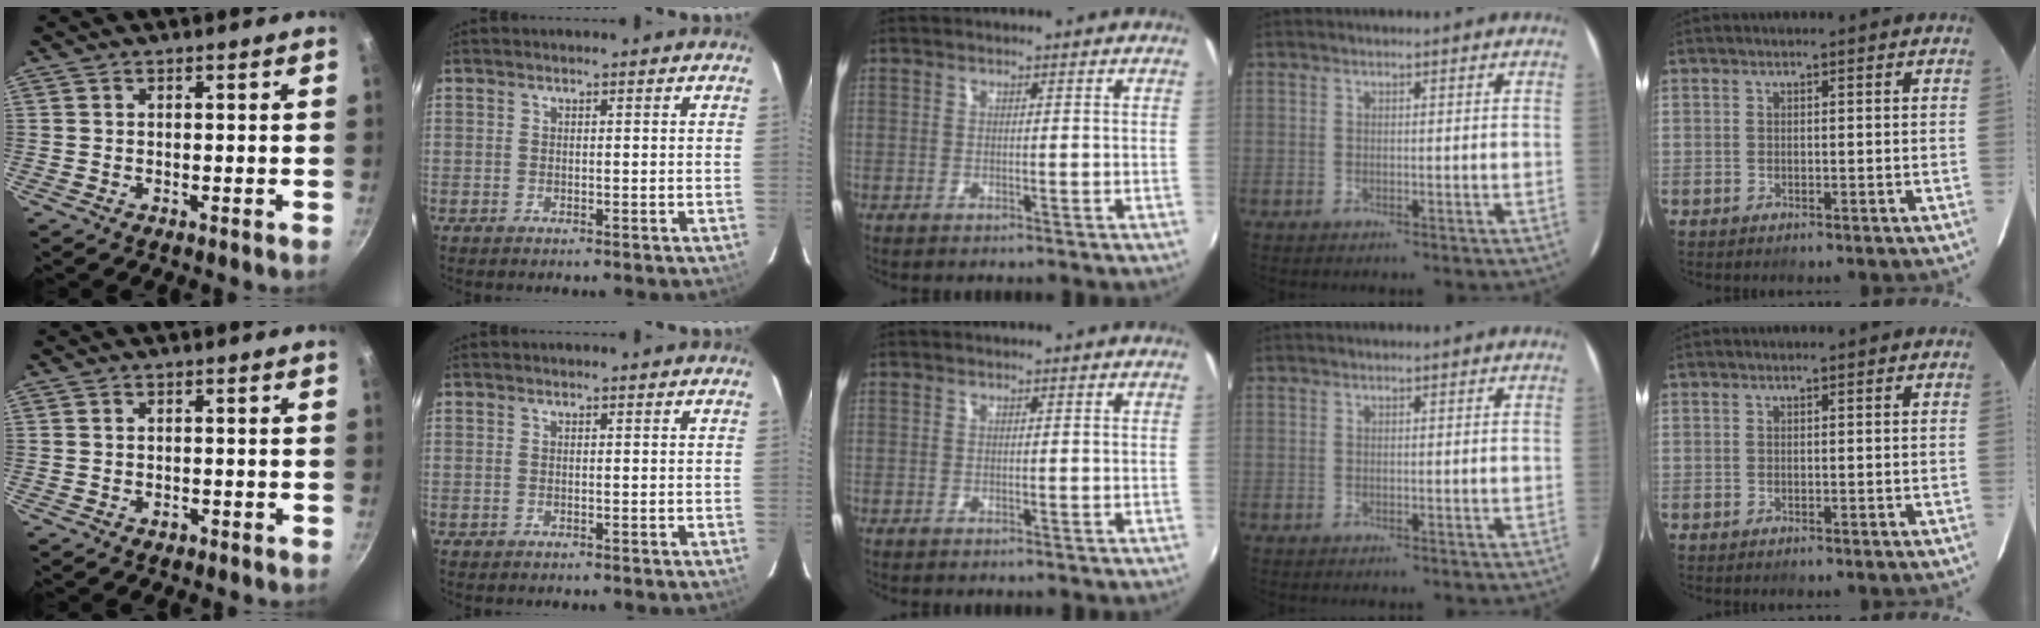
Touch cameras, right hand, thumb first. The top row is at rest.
{"thumb": {"total": 0.7, "force": [-0.4, 0.4, 0.3], "torque": [-0.005, 0.001, -0.004]}}